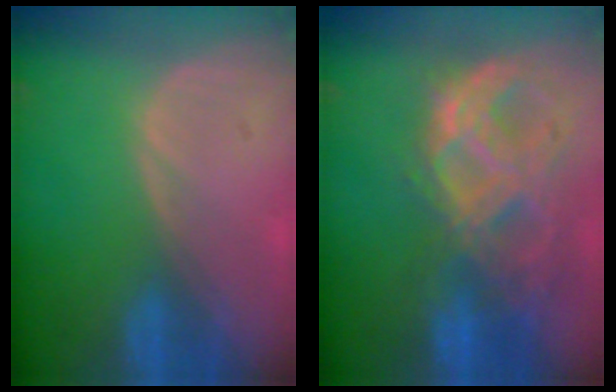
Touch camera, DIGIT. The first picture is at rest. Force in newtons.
{"total": 11.4, "press": 9.6, "slide": 6.2}